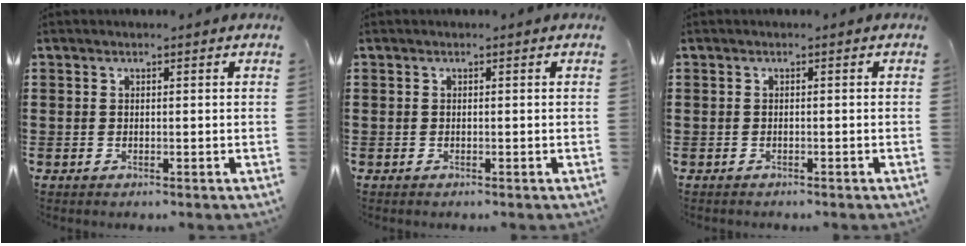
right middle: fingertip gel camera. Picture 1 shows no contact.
{"total": 0.0}
{"total": 0.5, "force": [-0.5, 0.2, -0.1], "torque": [0.001, 0.000, -0.011]}